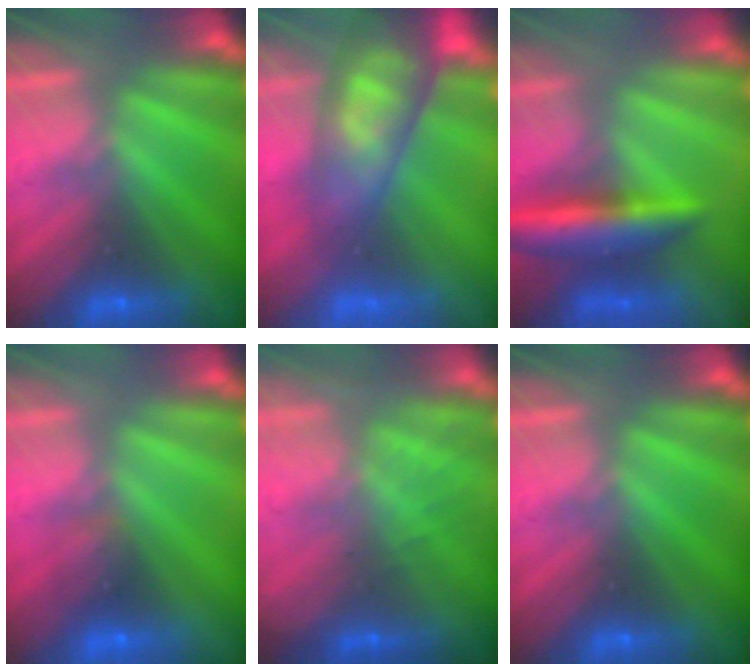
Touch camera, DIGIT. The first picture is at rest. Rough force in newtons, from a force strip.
{"total": 11.3}
{"total": 8.0}
{"total": 1.5}
{"total": 7.6}
{"total": 0.0}